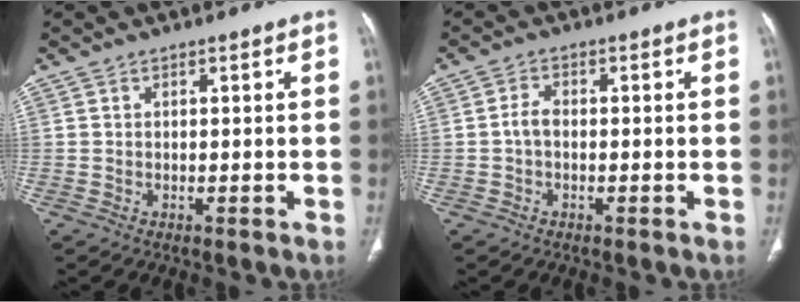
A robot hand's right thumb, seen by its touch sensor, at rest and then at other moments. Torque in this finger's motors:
{"motor_torque": [-0.18, 0.02, 0.32, -0.11, 0.00]}